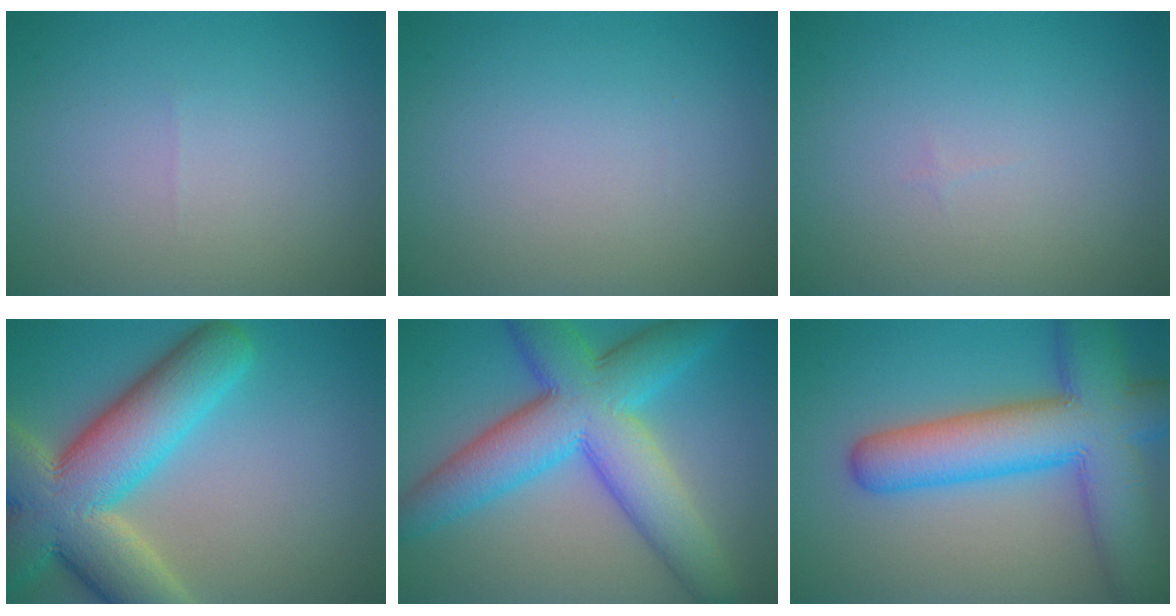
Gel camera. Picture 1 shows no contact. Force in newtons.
{"total": 0.0}
{"total": 0.0}
{"total": 12.5, "press": 12.4, "slide": 1.0}
{"total": 10.8, "press": 10.8, "slide": 0.1}
{"total": 11.0, "press": 11.0, "slide": 0.6}